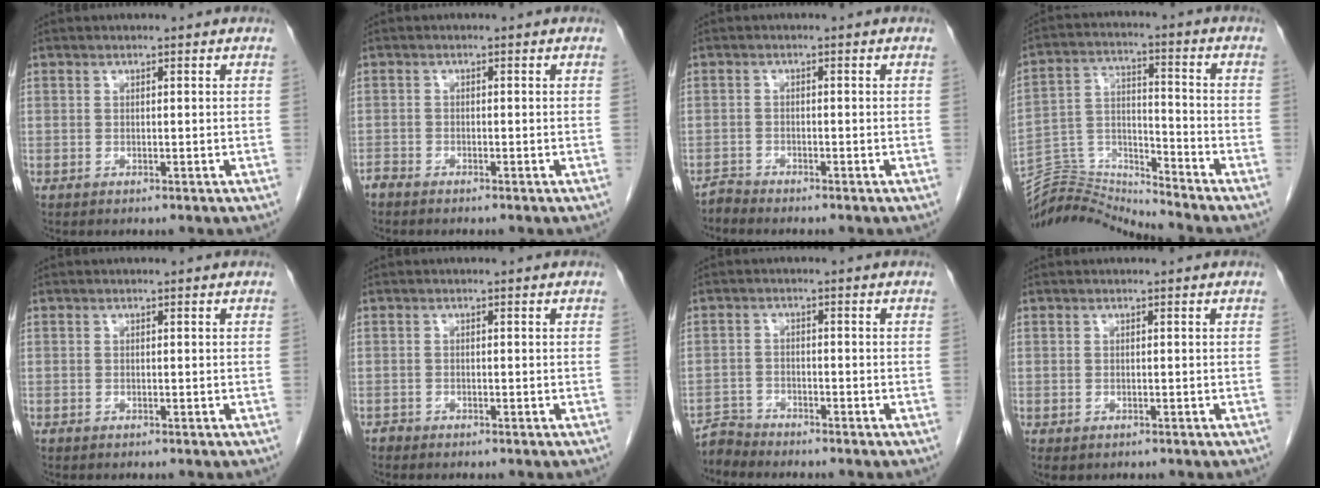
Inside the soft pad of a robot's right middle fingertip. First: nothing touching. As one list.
[{"total": 1.3, "force": [-1.3, 0.2, 0.1], "torque": [-0.006, -0.002, -0.025]}, {"total": 1.6, "force": [-1.5, -0.2, -0.4], "torque": [0.010, -0.008, -0.030]}, {"total": 11.1, "force": [-10.9, -1.8, -1.0], "torque": [0.012, 0.046, -0.202]}, {"total": 0.0}, {"total": 0.7, "force": [-0.6, 0.2, -0.1], "torque": [-0.007, 0.000, -0.015]}, {"total": 3.1, "force": [-3.0, 0.0, -0.8], "torque": [0.019, -0.014, -0.057]}, {"total": 1.2, "force": [-0.8, 0.6, 0.5], "torque": [-0.013, -0.003, -0.008]}]